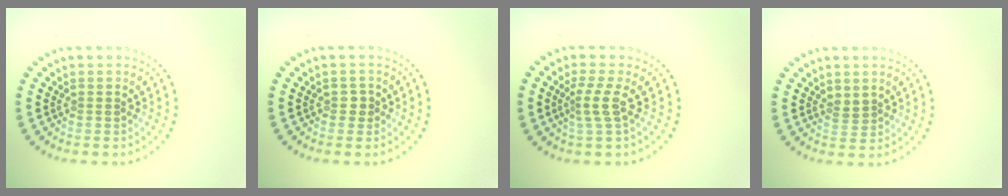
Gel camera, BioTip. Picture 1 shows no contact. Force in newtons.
{"total": 0.7, "press": 0.7, "slide": 0.3}
{"total": 2.2, "press": 1.6, "slide": 1.5}
{"total": 1.2, "press": 1.0, "slide": 0.6}